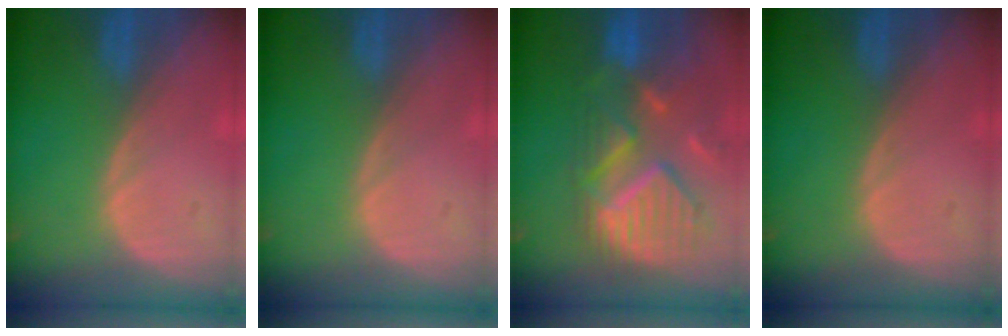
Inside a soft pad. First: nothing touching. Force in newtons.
{"total": 0.0}
{"total": 11.9, "press": 10.4, "slide": 5.7}
{"total": 0.0}